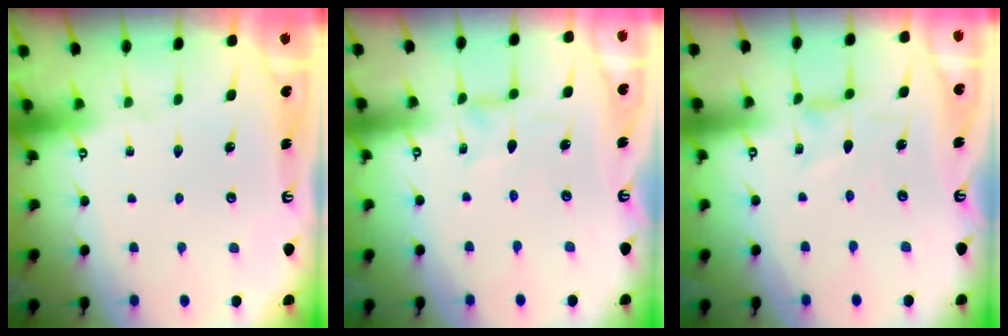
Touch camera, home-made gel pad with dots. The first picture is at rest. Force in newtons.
{"total": 0.9, "press": 0.9, "slide": 0.0}
{"total": 1.7, "press": 1.6, "slide": 0.4}